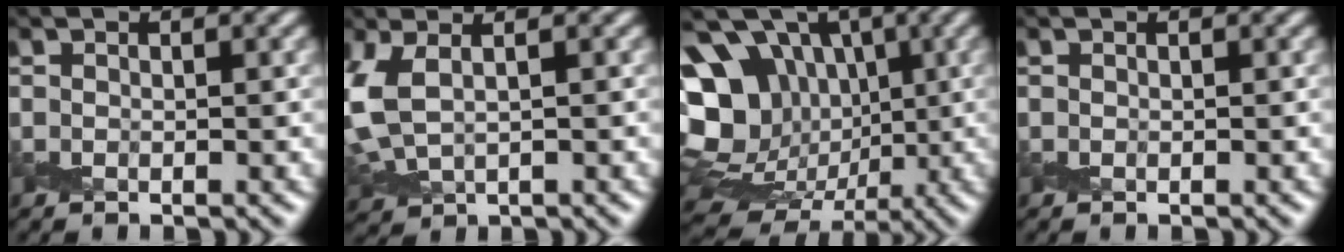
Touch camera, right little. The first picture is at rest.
{"total": 4.8, "force": [1.2, 2.8, 3.8], "torque": [-0.110, 0.000, 0.028]}
{"total": 17.4, "force": [2.3, 14.4, 9.5], "torque": [-0.199, 0.011, 0.040]}
{"total": 0.0}